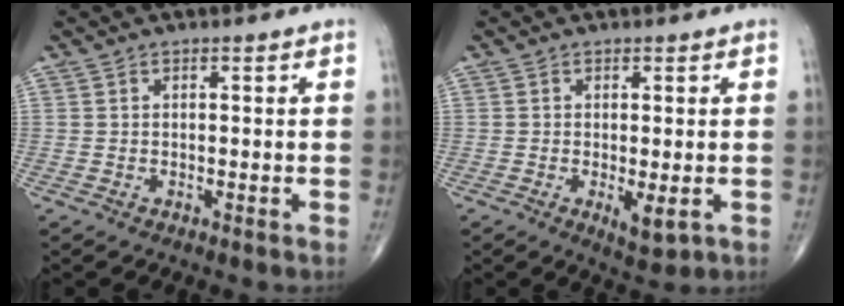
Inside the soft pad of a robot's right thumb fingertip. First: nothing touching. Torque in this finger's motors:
{"motor_torque": [0.40, 0.52, -0.09, -0.14, 0.10]}